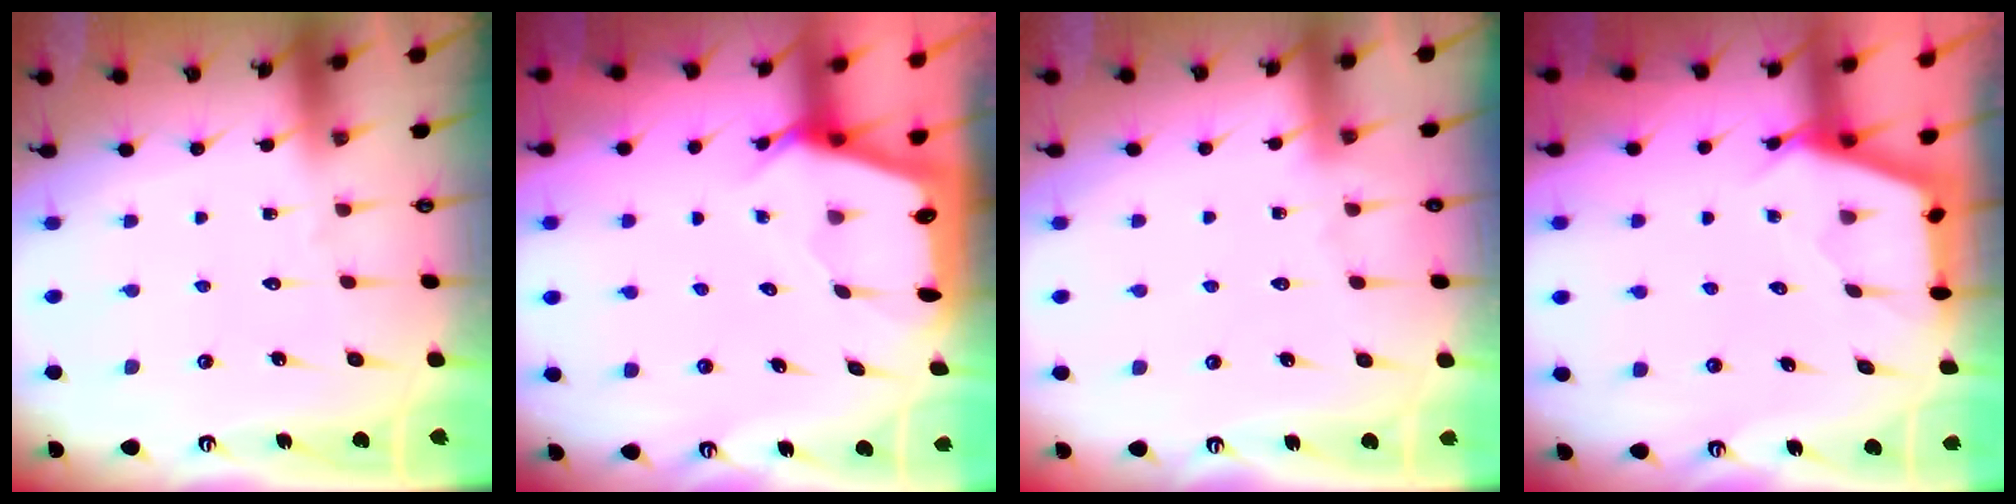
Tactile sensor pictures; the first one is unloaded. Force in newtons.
{"total": 2.5, "press": 2.5, "slide": 0.2}
{"total": 1.9, "press": 1.9, "slide": 0.4}
{"total": 2.8, "press": 2.8, "slide": 0.4}